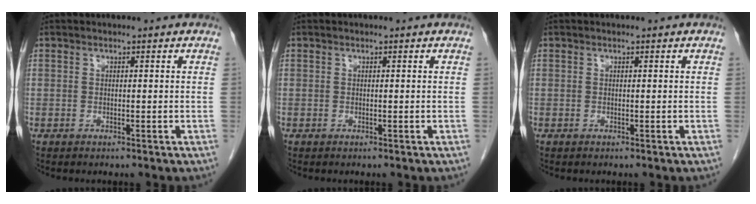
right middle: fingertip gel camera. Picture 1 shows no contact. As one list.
[{"total": 0.0}, {"total": 0.0}]